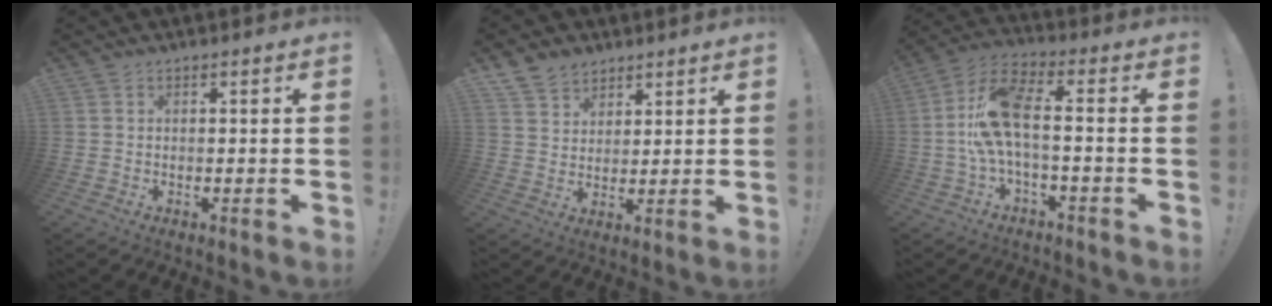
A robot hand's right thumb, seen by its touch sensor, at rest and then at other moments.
{"total": 7.2, "force": [5.3, 4.8, 1.0], "torque": [-0.018, -0.034, 0.106]}
{"total": 13.6, "force": [-0.3, 4.8, 12.7], "torque": [-0.253, 0.006, -0.008]}